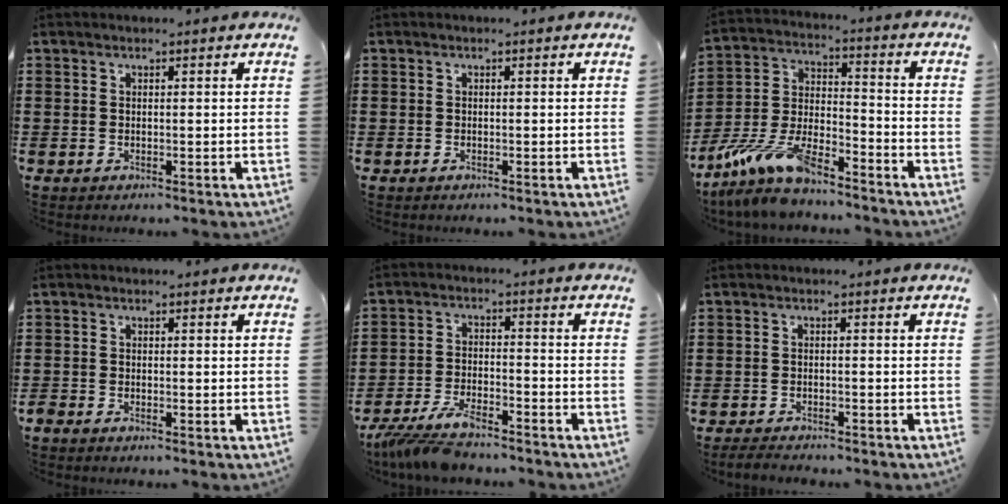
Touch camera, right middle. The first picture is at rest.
{"total": 0.5, "force": [-0.4, 0.2, 0.1], "torque": [-0.002, 0.000, -0.009]}
{"total": 11.6, "force": [-9.6, 3.0, 5.8], "torque": [-0.124, 0.019, -0.190]}
{"total": 0.6, "force": [-0.5, 0.2, 0.2], "torque": [-0.007, -0.003, -0.008]}
{"total": 7.2, "force": [-6.3, 1.2, 3.2], "torque": [-0.081, -0.007, -0.125]}
{"total": 1.9, "force": [-1.9, 0.2, 0.4], "torque": [-0.010, 0.001, -0.038]}